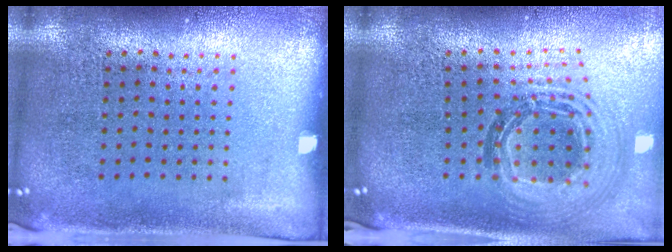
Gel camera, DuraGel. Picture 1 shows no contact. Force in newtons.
{"total": 1.3, "press": 1.2, "slide": 0.6}